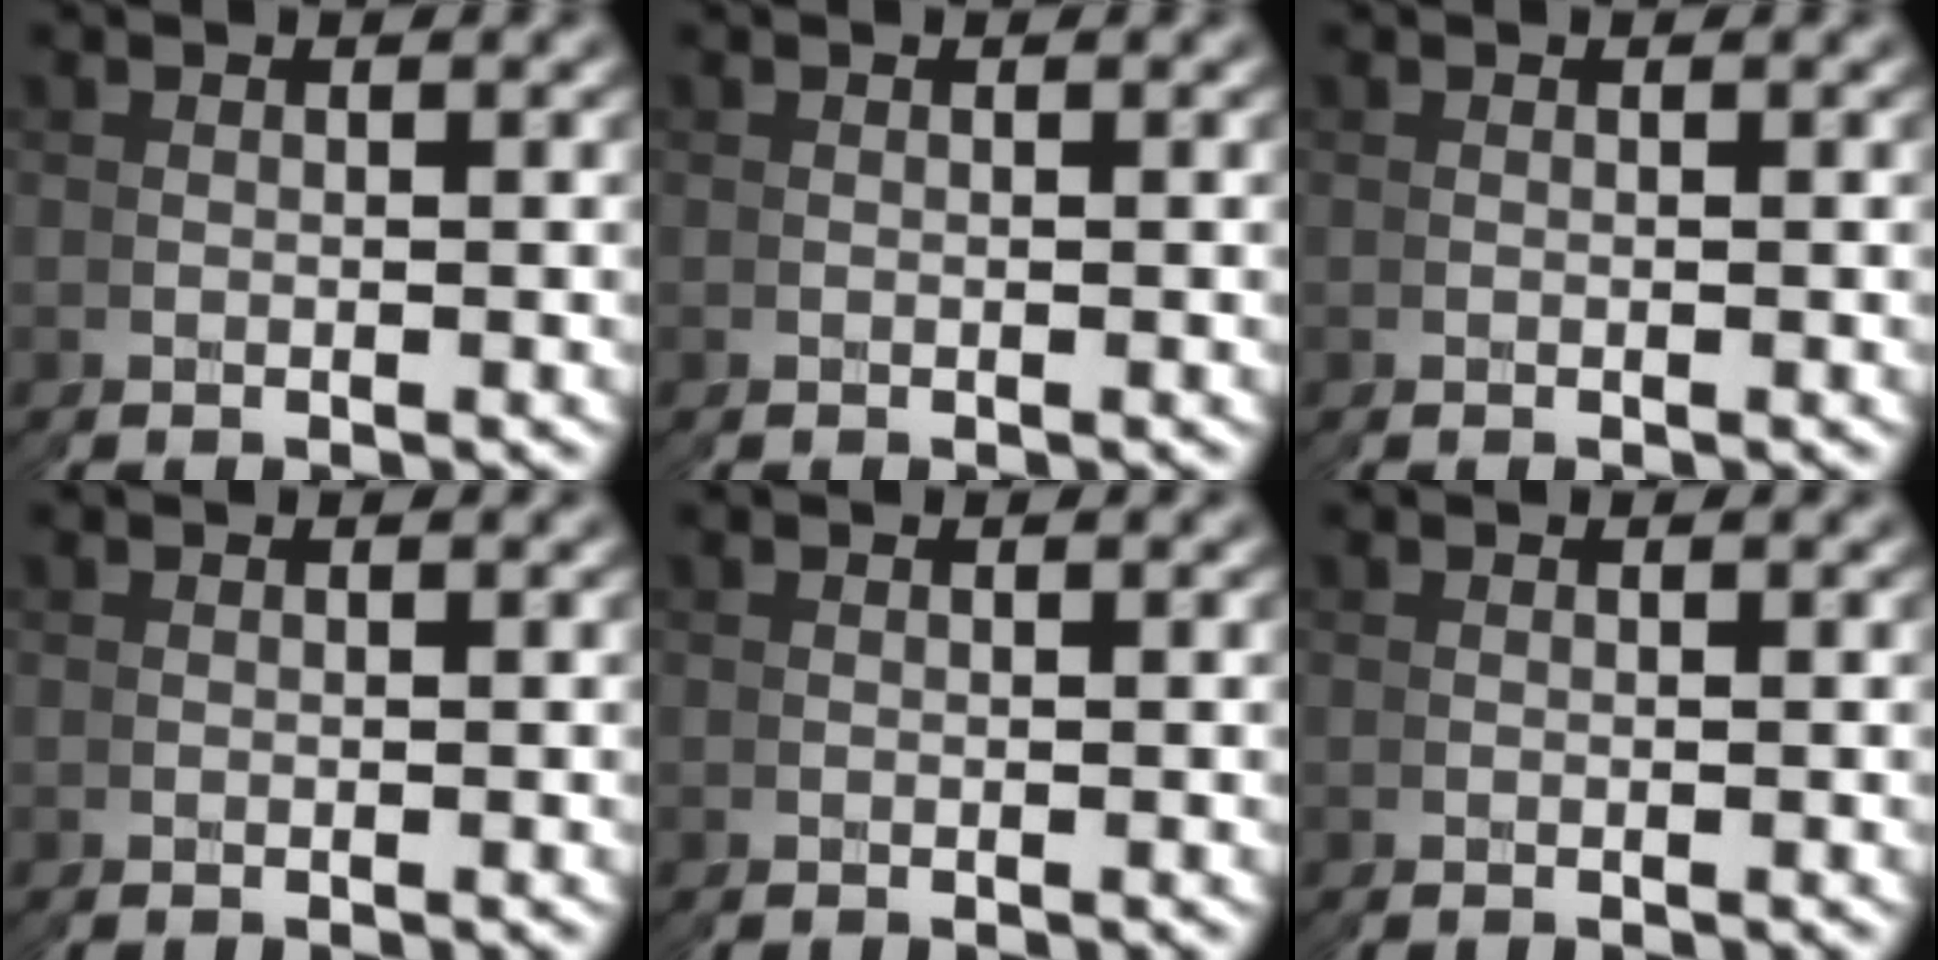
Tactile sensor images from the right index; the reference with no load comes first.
{"total": 0.0}
{"total": 0.0}
{"total": 0.0}
{"total": 0.0}
{"total": 0.0}